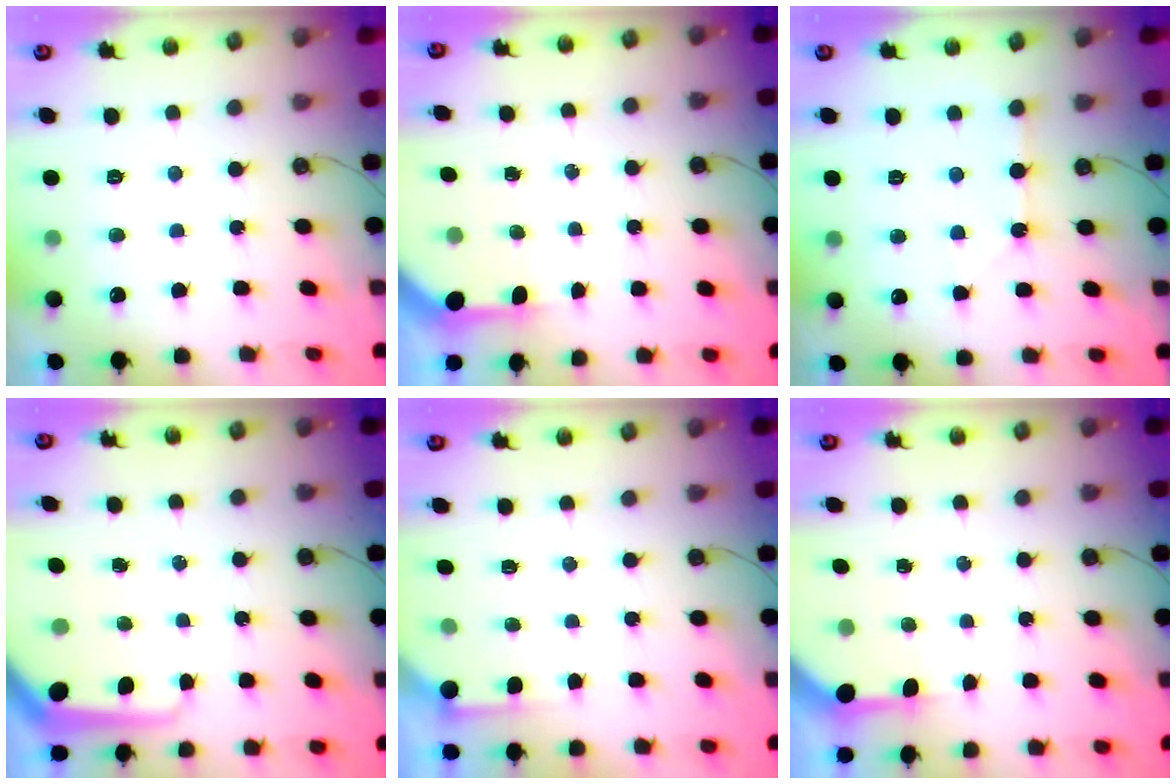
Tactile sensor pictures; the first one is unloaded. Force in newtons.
{"total": 3.2, "press": 3.2, "slide": 0.3}
{"total": 3.9, "press": 3.9, "slide": 0.6}
{"total": 10.2, "press": 10.1, "slide": 1.1}
{"total": 1.6, "press": 1.6, "slide": 0.3}
{"total": 3.3, "press": 3.3, "slide": 0.3}